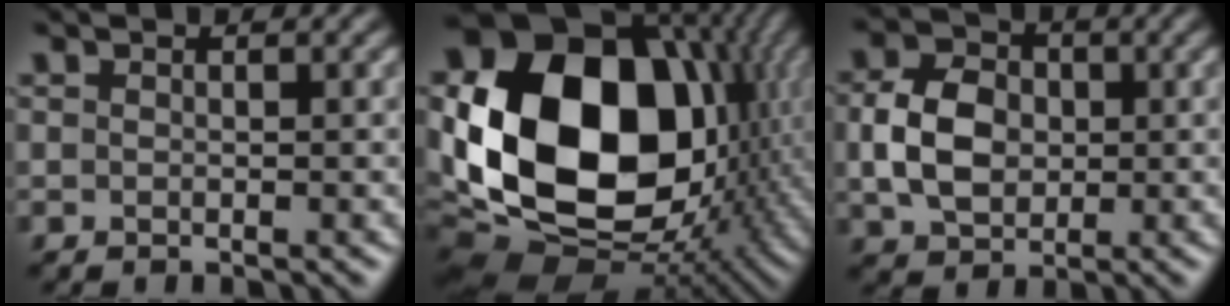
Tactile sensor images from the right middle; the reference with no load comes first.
{"total": 20.0, "force": [1.3, 14.8, 13.3], "torque": [-0.277, -0.018, 0.033]}
{"total": 5.6, "force": [0.0, 4.3, 3.6], "torque": [-0.074, 0.005, -0.003]}